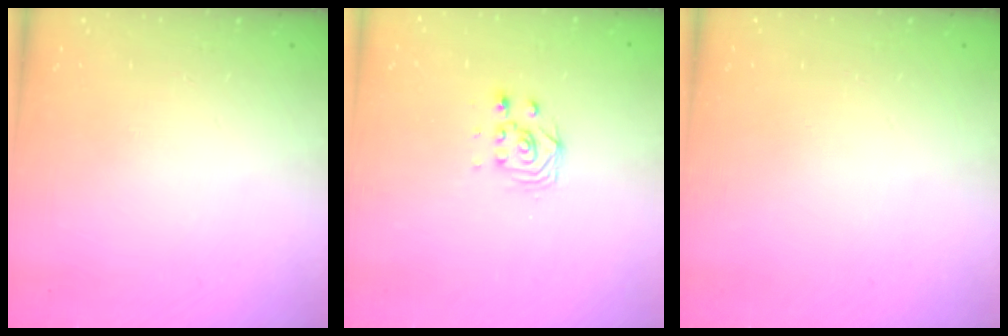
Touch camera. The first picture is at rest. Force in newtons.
{"total": 2.8, "press": 2.5, "slide": 1.3}
{"total": 0.0}